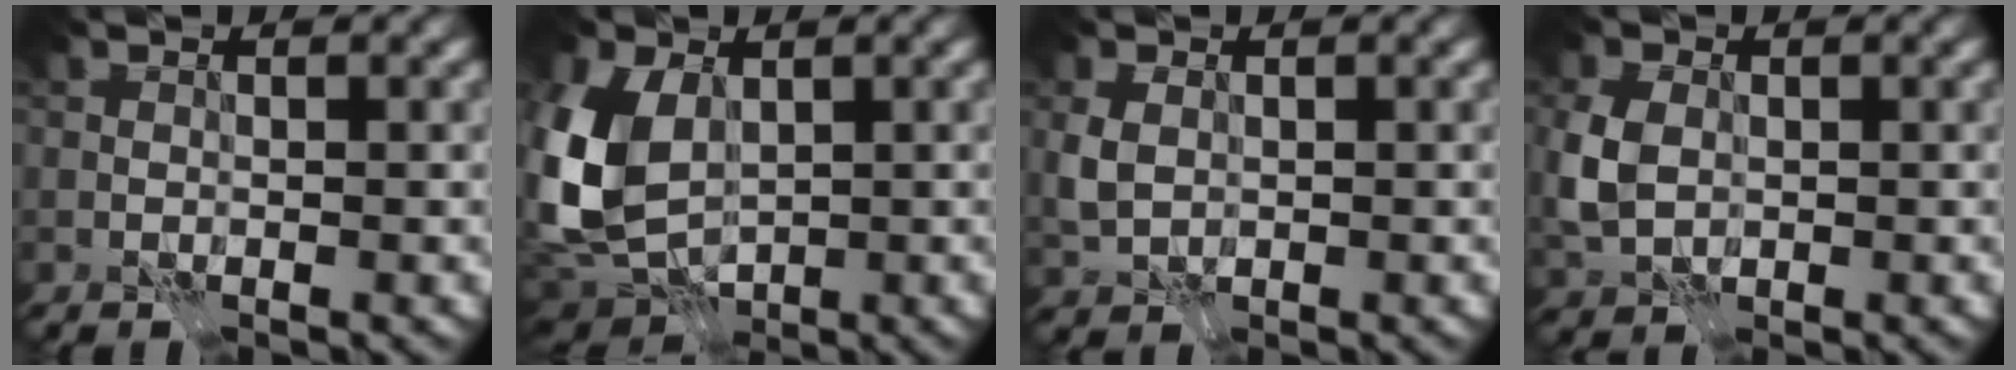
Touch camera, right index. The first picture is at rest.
{"total": 9.6, "force": [0.8, 6.6, 6.9], "torque": [-0.183, -0.004, 0.008]}
{"total": 2.6, "force": [0.1, 2.0, 1.7], "torque": [-0.046, -0.001, 0.004]}
{"total": 4.5, "force": [-0.1, 3.4, 3.0], "torque": [-0.083, 0.000, -0.004]}